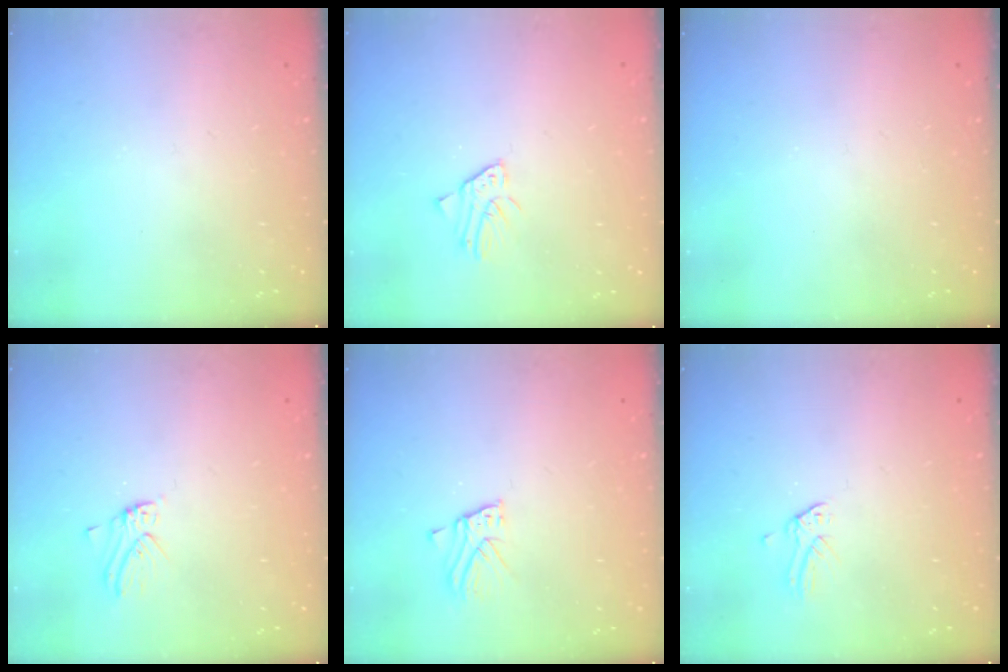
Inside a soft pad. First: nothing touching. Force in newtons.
{"total": 2.3, "press": 2.3, "slide": 0.1}
{"total": 0.0}
{"total": 2.2, "press": 2.2, "slide": 0.3}
{"total": 3.4, "press": 3.4, "slide": 0.2}
{"total": 0.0}